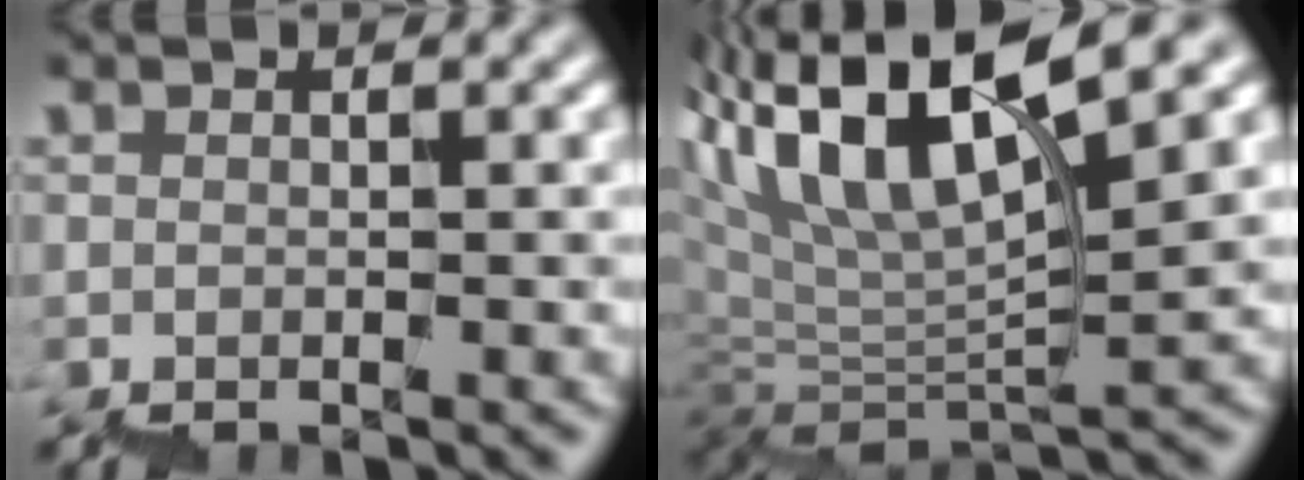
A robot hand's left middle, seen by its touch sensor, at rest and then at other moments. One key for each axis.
{"total": 10.9, "fx": 7.1, "fy": 2.6, "fz": 7.8, "tx": -0.145, "ty": 0.031, "tz": 0.138}